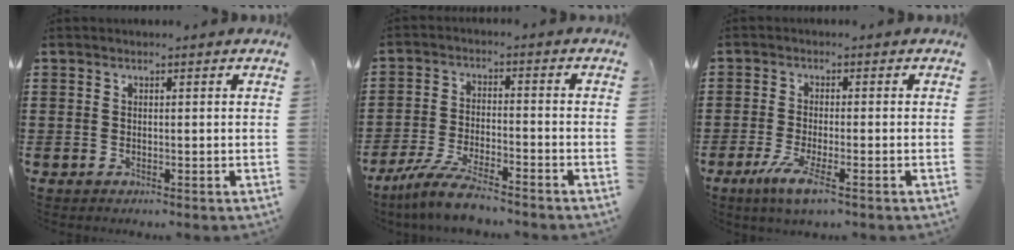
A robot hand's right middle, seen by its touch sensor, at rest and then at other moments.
{"total": 6.7, "force": [-5.9, 0.6, 3.2], "torque": [-0.075, -0.007, -0.116]}
{"total": 4.7, "force": [-2.4, 0.5, 4.0], "torque": [-0.085, -0.012, -0.045]}